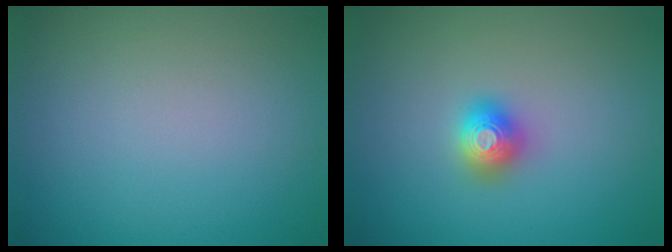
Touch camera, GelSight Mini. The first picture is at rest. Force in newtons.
{"total": 2.0, "press": 2.0, "slide": 0.1}